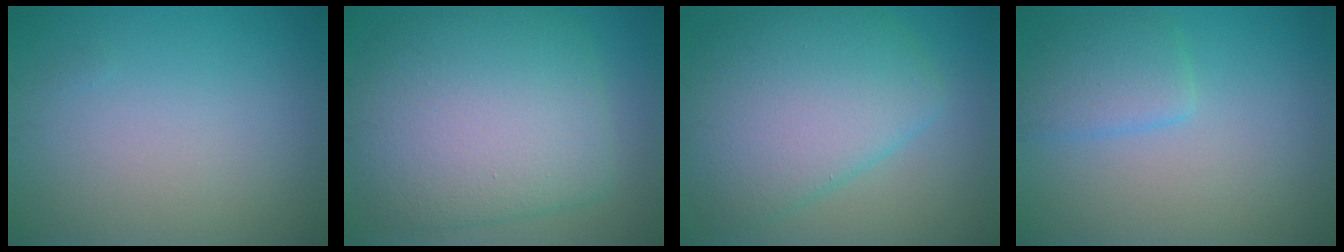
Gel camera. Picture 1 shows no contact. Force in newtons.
{"total": 11.1, "press": 11.1, "slide": 0.4}
{"total": 8.8, "press": 8.8, "slide": 0.1}
{"total": 2.8, "press": 2.8, "slide": 0.3}